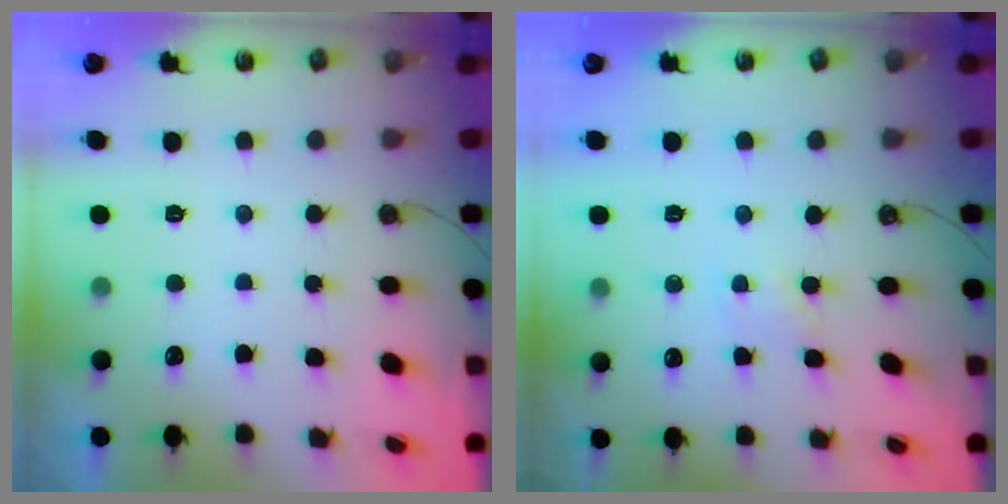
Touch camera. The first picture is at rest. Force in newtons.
{"total": 1.3, "press": 1.3, "slide": 0.2}